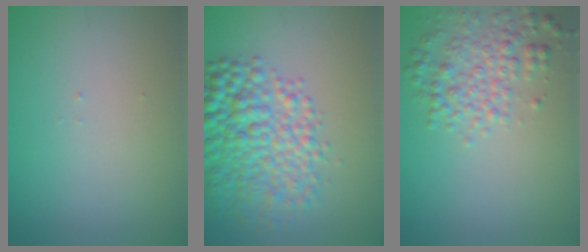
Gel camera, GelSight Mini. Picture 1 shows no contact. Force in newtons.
{"total": 7.1, "press": 7.1, "slide": 0.1}
{"total": 3.7, "press": 3.7, "slide": 0.1}